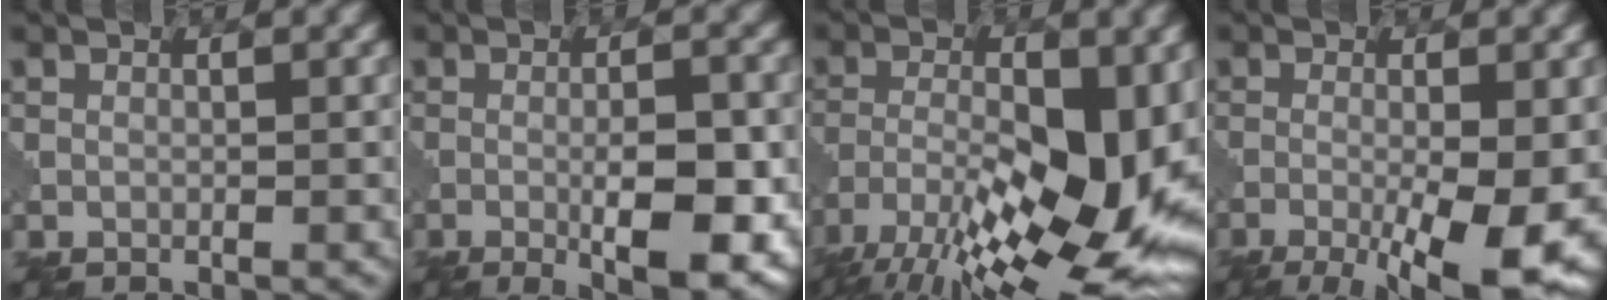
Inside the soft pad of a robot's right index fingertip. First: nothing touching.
{"total": 7.4, "force": [-1.8, 2.0, 7.0], "torque": [-0.107, -0.006, -0.024]}
{"total": 16.5, "force": [-7.1, 5.7, 13.7], "torque": [-0.234, -0.001, -0.122]}
{"total": 10.4, "force": [-3.5, 2.9, 9.3], "torque": [-0.138, -0.009, -0.049]}